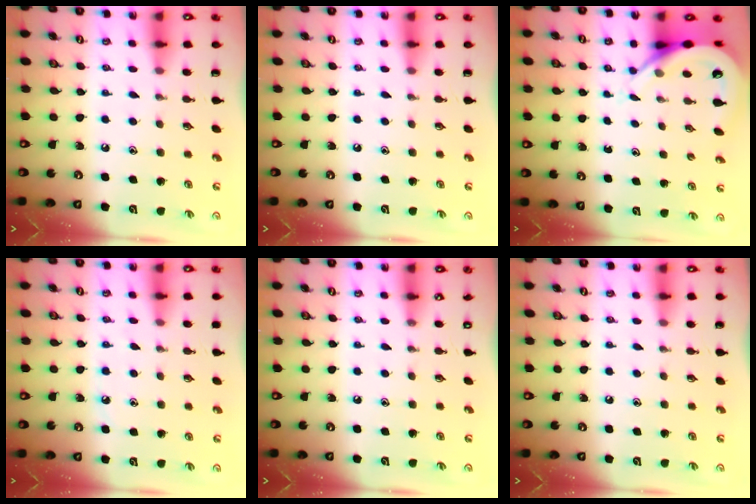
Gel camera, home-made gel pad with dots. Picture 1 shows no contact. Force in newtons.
{"total": 0.0}
{"total": 6.3, "press": 6.3, "slide": 0.6}
{"total": 5.0, "press": 4.9, "slide": 0.8}
{"total": 0.0}
{"total": 0.0}